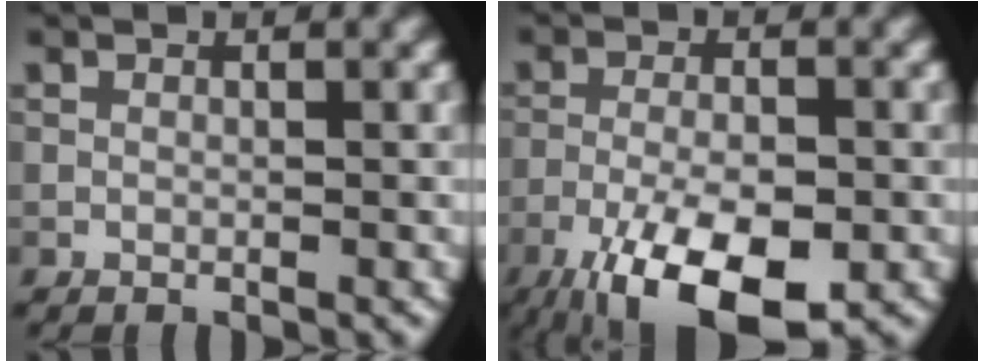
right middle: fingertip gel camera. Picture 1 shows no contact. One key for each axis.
{"total": 10.1, "fx": -5.6, "fy": 3.7, "fz": 7.6, "tx": -0.146, "ty": -0.021, "tz": -0.095}